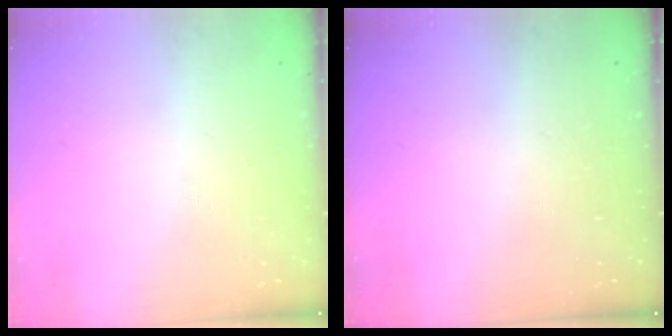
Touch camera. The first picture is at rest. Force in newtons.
{"total": 0.0}